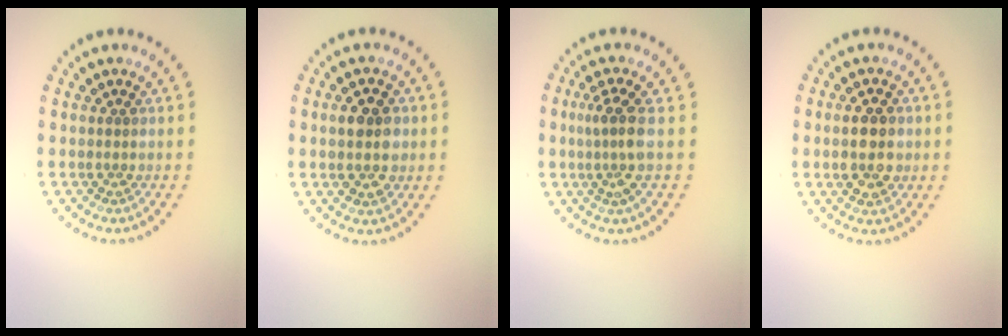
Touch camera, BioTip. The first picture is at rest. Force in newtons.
{"total": 3.7, "press": 3.6, "slide": 0.3}
{"total": 2.7, "press": 1.9, "slide": 1.8}
{"total": 4.3, "press": 4.3, "slide": 0.2}